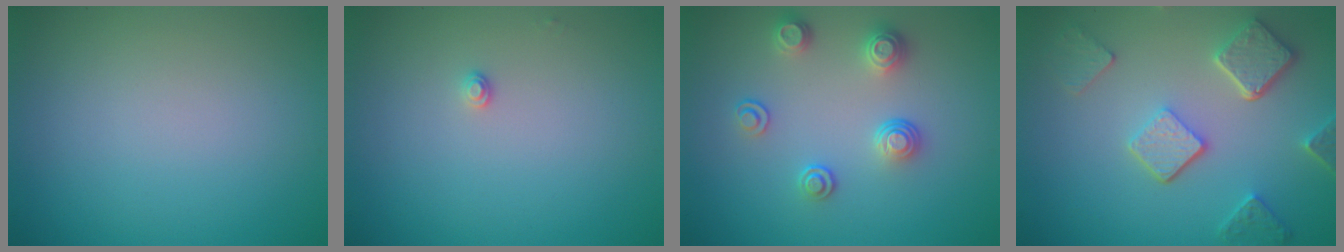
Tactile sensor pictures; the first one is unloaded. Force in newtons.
{"total": 0.8, "press": 0.8, "slide": 0.0}
{"total": 2.7, "press": 2.5, "slide": 0.9}
{"total": 5.1, "press": 3.9, "slide": 3.3}